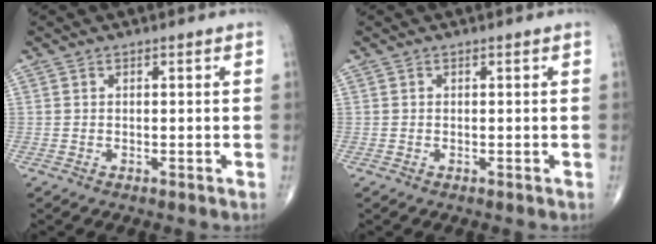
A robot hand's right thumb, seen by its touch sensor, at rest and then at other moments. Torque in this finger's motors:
{"motor_torque": [-0.05, 0.19, 0.23, 0.17, -0.01]}